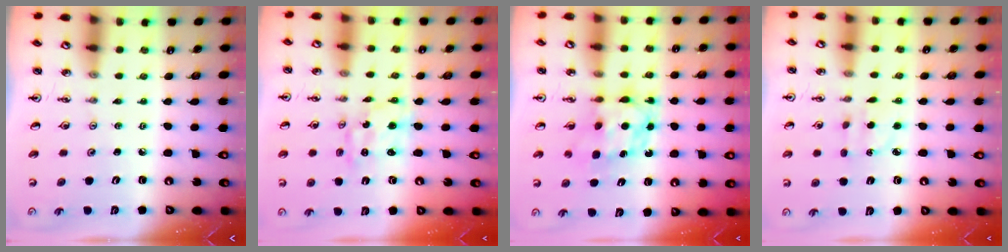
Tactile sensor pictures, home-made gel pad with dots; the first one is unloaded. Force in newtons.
{"total": 2.7, "press": 2.7, "slide": 0.3}
{"total": 6.2, "press": 6.2, "slide": 0.5}
{"total": 3.0, "press": 2.8, "slide": 0.8}